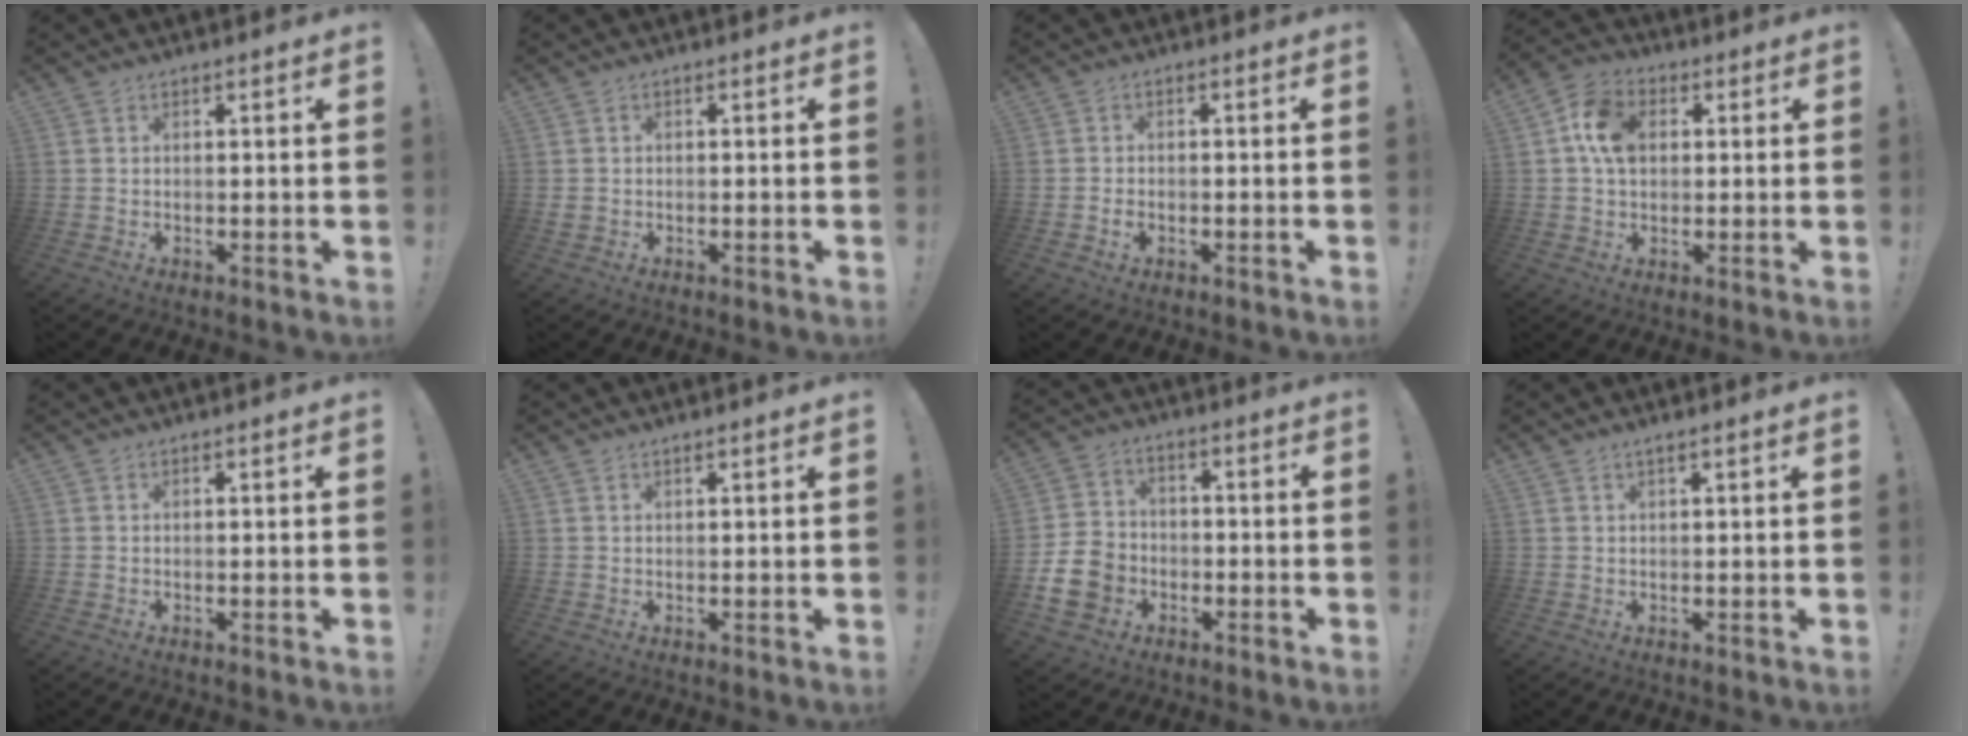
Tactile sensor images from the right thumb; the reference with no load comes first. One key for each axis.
{"total": 1.5, "fx": -0.8, "fy": 1.1, "fz": 0.7, "tx": -0.013, "ty": 0.004, "tz": -0.013}
{"total": 2.0, "fx": -1.2, "fy": 1.2, "fz": 1.0, "tx": -0.017, "ty": 0.006, "tz": -0.020}
{"total": 10.4, "fx": 2.1, "fy": 7.7, "fz": 6.6, "tx": -0.119, "ty": 0.017, "tz": 0.044}
{"total": 0.0}
{"total": 0.8, "fx": 0.7, "fy": -0.2, "fz": 0.4, "tx": -0.005, "ty": -0.001, "tz": 0.012}
{"total": 12.4, "fx": -5.1, "fy": 9.9, "fz": 5.5, "tx": -0.108, "ty": 0.043, "tz": -0.091}
{"total": 1.4, "fx": 0.8, "fy": -0.3, "fz": 1.1, "tx": -0.017, "ty": -0.002, "tz": 0.014}